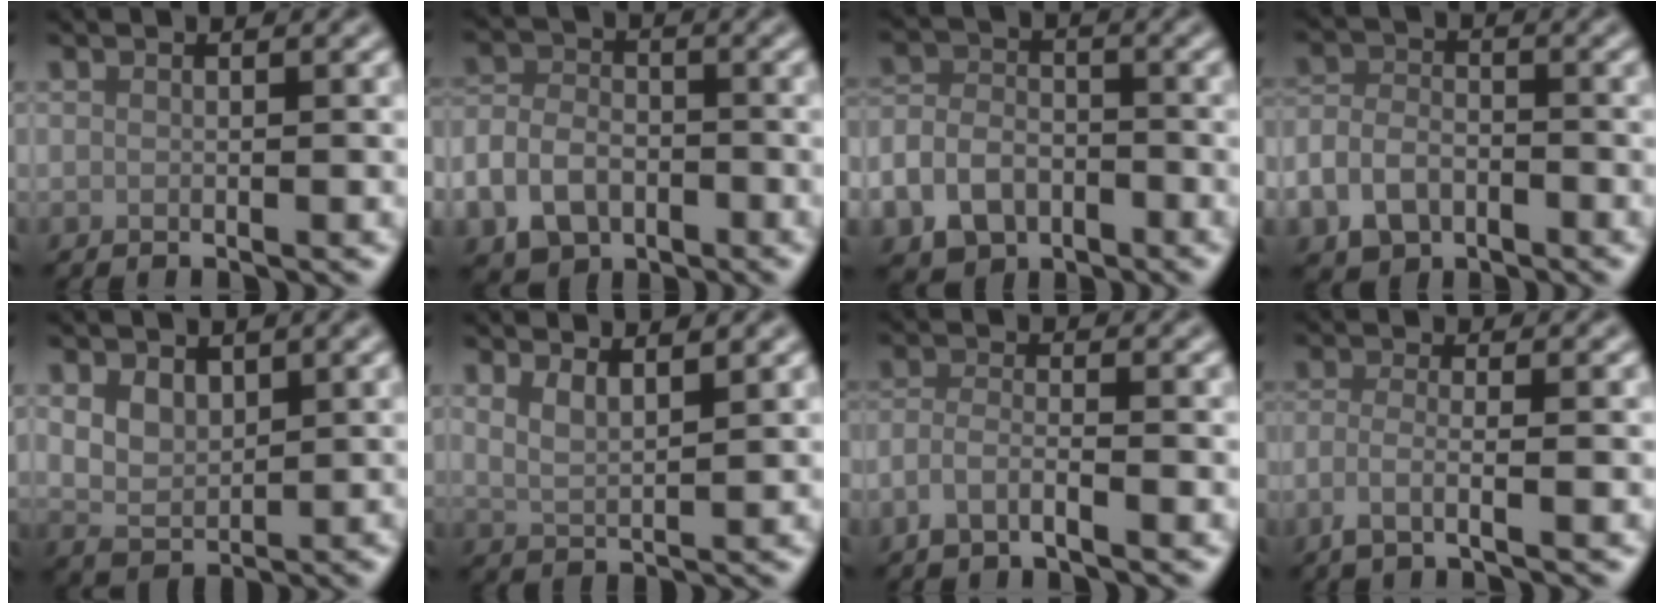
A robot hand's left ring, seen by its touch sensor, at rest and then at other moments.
{"total": 6.2, "force": [-2.9, 4.5, 3.2], "torque": [-0.058, -0.011, -0.057]}
{"total": 6.6, "force": [-3.6, 4.7, 3.0], "torque": [-0.051, -0.012, -0.066]}
{"total": 4.7, "force": [-2.5, 3.2, 2.4], "torque": [-0.051, -0.005, -0.052]}
{"total": 2.8, "force": [1.1, 1.9, 1.8], "torque": [-0.036, -0.004, 0.023]}
{"total": 2.7, "force": [2.0, 0.8, 1.7], "torque": [-0.027, -0.003, 0.038]}
{"total": 2.3, "force": [-1.4, 0.7, 1.6], "torque": [-0.035, 0.000, -0.036]}
{"total": 2.5, "force": [-1.1, 0.7, 2.1], "torque": [-0.033, -0.005, -0.037]}